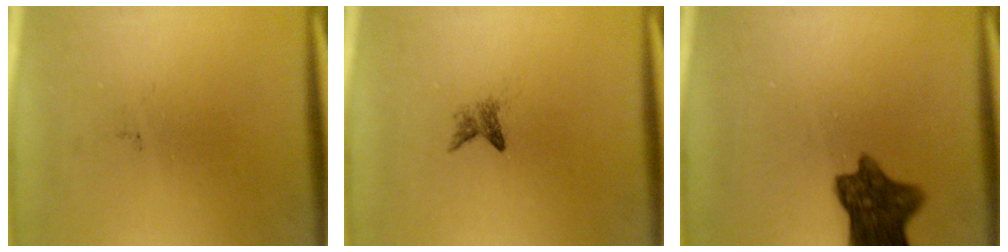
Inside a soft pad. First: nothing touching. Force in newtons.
{"total": 1.4}
{"total": 9.2}